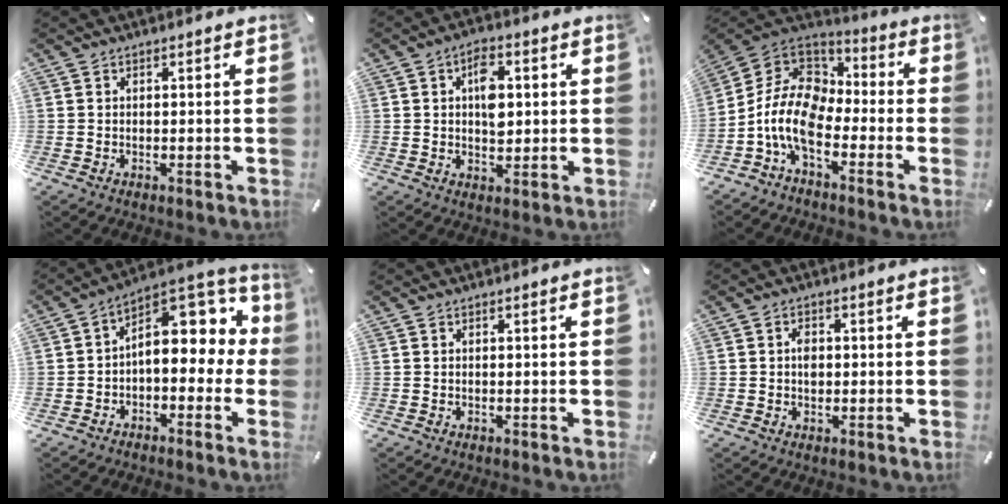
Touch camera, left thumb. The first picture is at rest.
{"total": 7.3, "force": [1.2, 4.6, 5.5], "torque": [-0.072, -0.003, 0.015]}
{"total": 14.0, "force": [-7.4, 7.9, 8.9], "torque": [-0.206, 0.024, -0.144]}
{"total": 13.0, "force": [3.7, 8.0, 9.5], "torque": [-0.118, -0.030, 0.063]}
{"total": 0.0}
{"total": 2.6, "force": [0.1, 1.9, 1.7], "torque": [-0.019, 0.000, -0.004]}